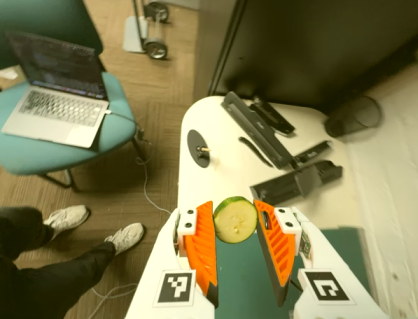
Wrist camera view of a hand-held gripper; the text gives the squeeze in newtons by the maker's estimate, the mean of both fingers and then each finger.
{"total": 9.2, "left": 9.2, "right": 9.1}